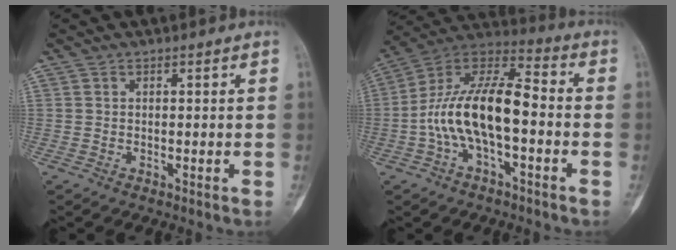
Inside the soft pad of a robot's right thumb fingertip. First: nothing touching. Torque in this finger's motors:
{"motor_torque": [0.65, 0.60, 1.79, -0.42, 0.20]}